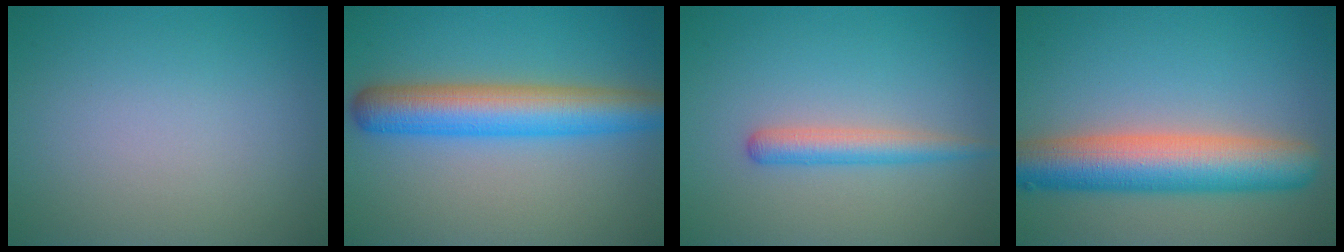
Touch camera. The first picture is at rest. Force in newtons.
{"total": 6.9, "press": 6.8, "slide": 0.1}
{"total": 2.5, "press": 2.5, "slide": 0.1}
{"total": 8.2, "press": 8.2, "slide": 0.4}